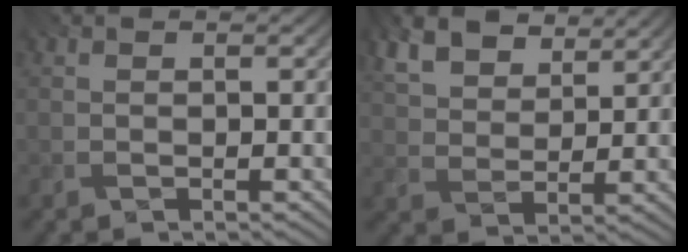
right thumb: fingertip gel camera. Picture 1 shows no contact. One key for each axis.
{"total": 9.8, "fx": 6.4, "fy": 5.0, "fz": 5.6, "tx": -0.155, "ty": 0.005, "tz": 0.111}